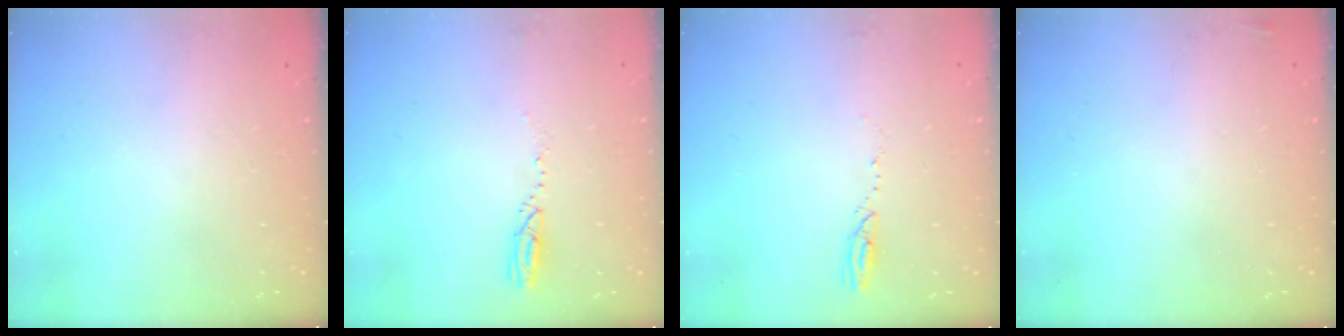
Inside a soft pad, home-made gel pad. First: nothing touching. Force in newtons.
{"total": 3.5, "press": 3.4, "slide": 0.7}
{"total": 2.5, "press": 2.4, "slide": 0.3}
{"total": 2.2, "press": 2.1, "slide": 0.7}